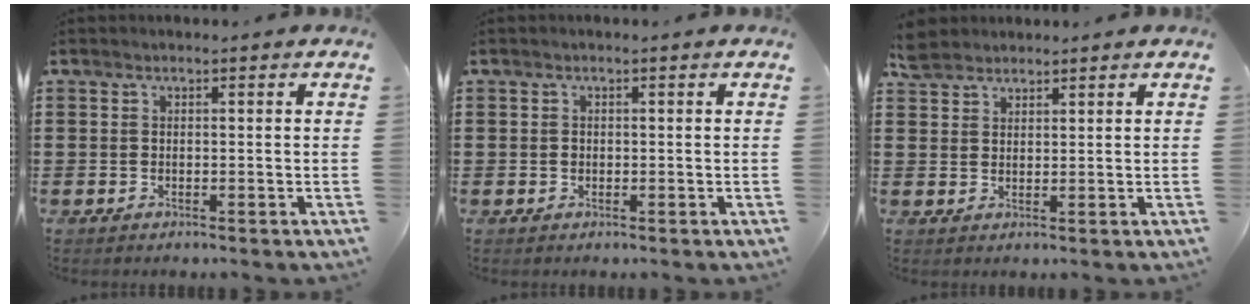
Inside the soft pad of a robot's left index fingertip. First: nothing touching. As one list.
[{"total": 0.6, "force": [0.0, 0.5, 0.3], "torque": [-0.008, 0.002, 0.000]}, {"total": 3.3, "force": [2.9, 1.4, 0.4], "torque": [-0.018, 0.003, 0.058]}]